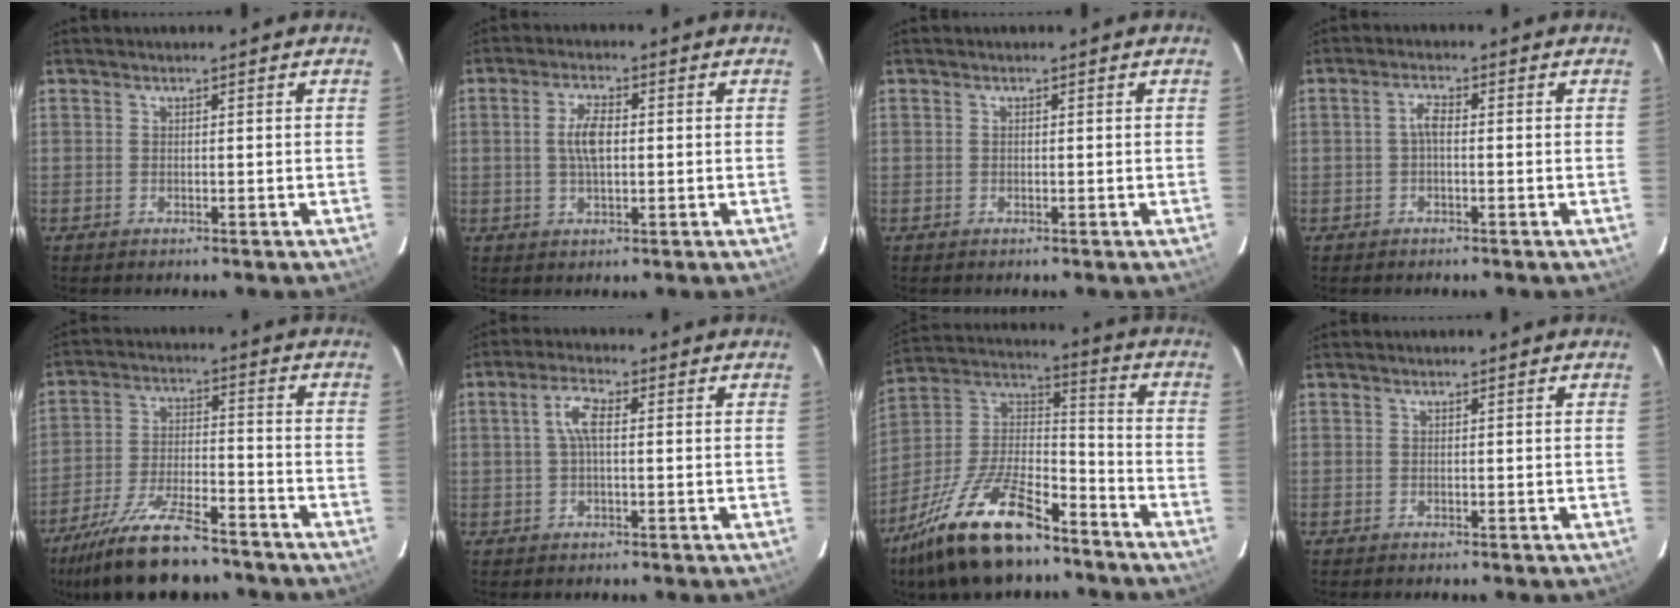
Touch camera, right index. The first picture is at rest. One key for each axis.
{"total": 5.2, "fx": 0.3, "fy": 2.3, "fz": 4.7, "tx": -0.092, "ty": 0.007, "tz": 0.007}
{"total": 0.0}
{"total": 2.2, "fx": -0.3, "fy": 0.8, "fz": 2.0, "tx": -0.042, "ty": 0.010, "tz": -0.007}
{"total": 17.8, "fx": -14.5, "fy": 4.7, "fz": 9.2, "tx": -0.193, "ty": -0.026, "tz": -0.241}
{"total": 4.3, "fx": 0.5, "fy": 1.5, "fz": 4.0, "tx": -0.080, "ty": 0.011, "tz": 0.008}
{"total": 22.4, "fx": -15.0, "fy": 8.7, "fz": 14.3, "tx": -0.291, "ty": -0.001, "tz": -0.260}
{"total": 0.0}